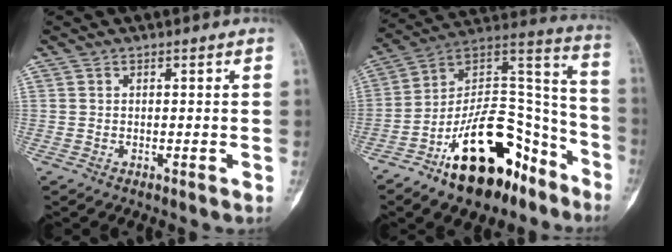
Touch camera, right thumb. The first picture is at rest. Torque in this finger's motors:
{"motor_torque": [3.14, 1.82, 1.35, -1.42, 0.61]}